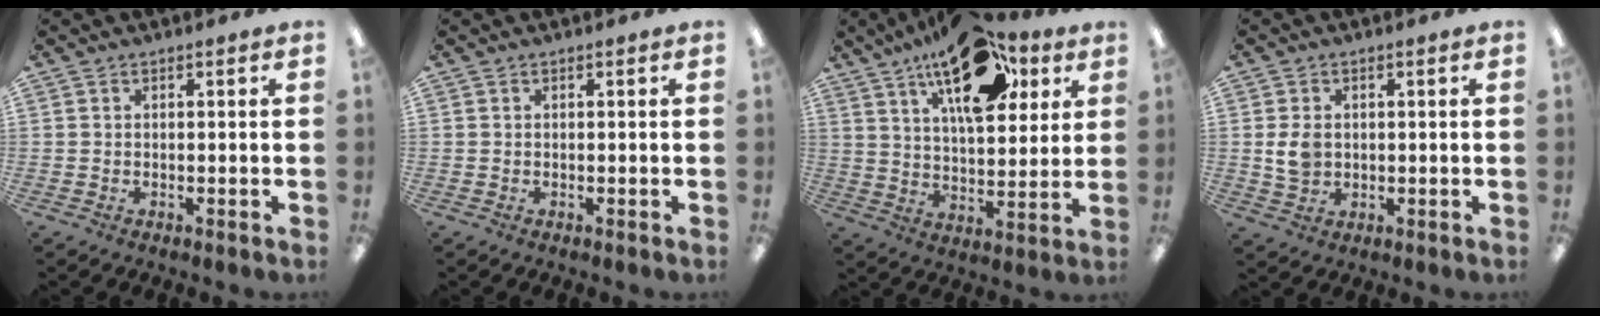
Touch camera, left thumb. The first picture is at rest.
{"total": 0.0}
{"total": 21.2, "force": [12.4, 9.9, 14.0], "torque": [-0.207, -0.053, 0.202]}
{"total": 5.1, "force": [0.4, 3.9, 3.2], "torque": [-0.060, 0.002, 0.008]}